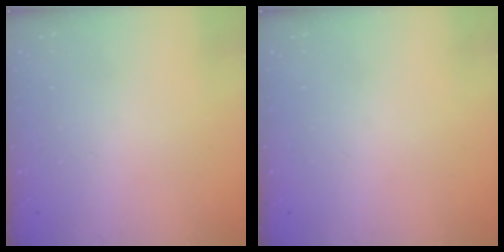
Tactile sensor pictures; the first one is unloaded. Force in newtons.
{"total": 0.0}